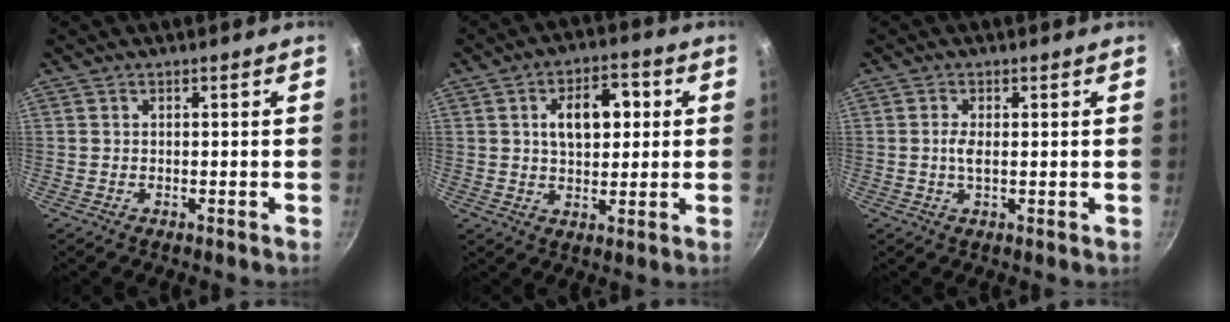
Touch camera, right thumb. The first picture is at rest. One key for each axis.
{"total": 9.8, "fx": 2.2, "fy": 5.8, "fz": 7.7, "tx": -0.095, "ty": 0.007, "tz": 0.032}
{"total": 2.4, "fx": 0.3, "fy": 0.9, "fz": 2.2, "tx": -0.048, "ty": -0.004, "tz": 0.003}